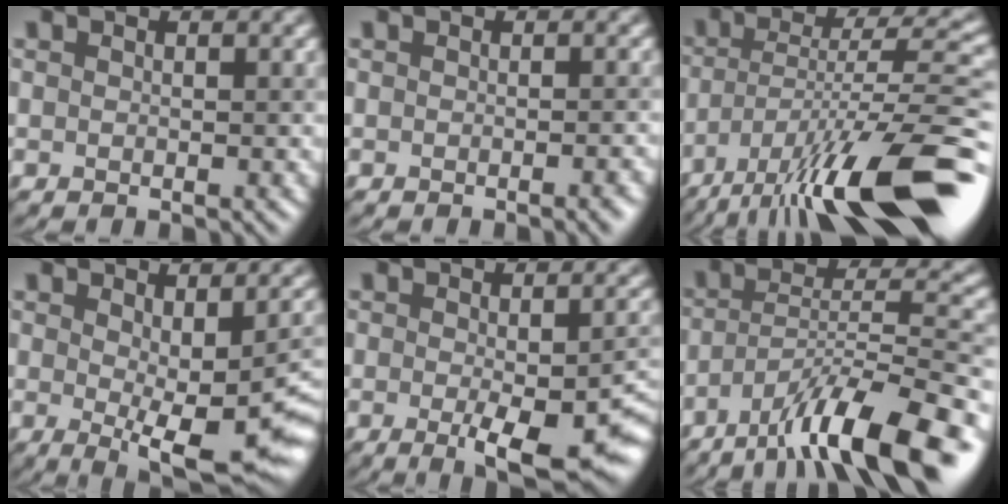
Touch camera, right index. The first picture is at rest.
{"total": 1.8, "force": [-0.7, 0.4, 1.5], "torque": [-0.011, 0.000, -0.009]}
{"total": 15.1, "force": [-8.6, 3.6, 11.9], "torque": [-0.198, -0.002, -0.147]}
{"total": 9.8, "force": [-1.5, 3.5, 9.0], "torque": [-0.129, -0.026, -0.003]}
{"total": 8.8, "force": [-2.7, 2.7, 7.9], "torque": [-0.119, -0.018, -0.031]}
{"total": 12.5, "force": [-8.2, 3.0, 9.0], "torque": [-0.142, 0.010, -0.145]}